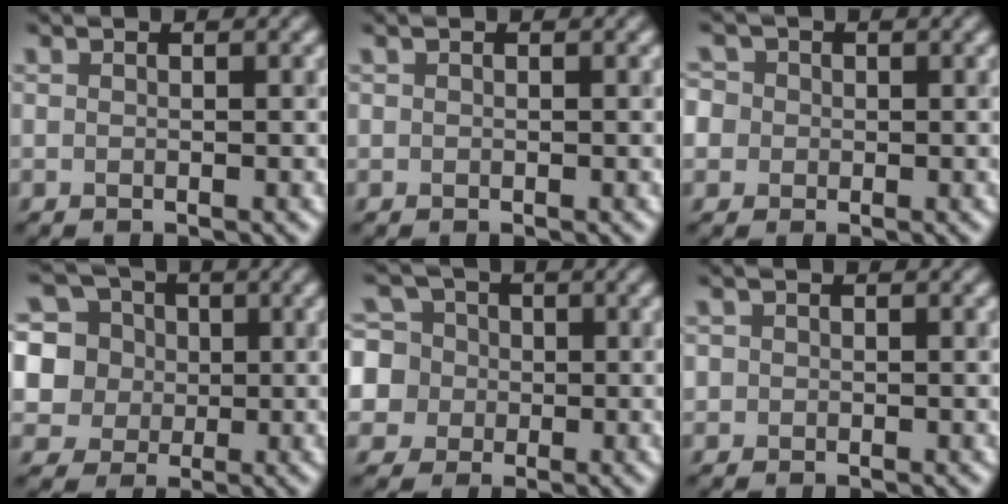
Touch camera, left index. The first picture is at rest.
{"total": 0.0}
{"total": 5.2, "force": [1.3, 4.6, 2.0], "torque": [-0.042, 0.036, -0.008]}
{"total": 9.7, "force": [2.8, 8.6, 3.5], "torque": [-0.092, 0.032, 0.040]}
{"total": 7.7, "force": [0.4, 7.3, 2.5], "torque": [-0.069, 0.033, -0.019]}
{"total": 0.7, "force": [0.1, 0.7, 0.1], "torque": [0.003, 0.000, -0.002]}